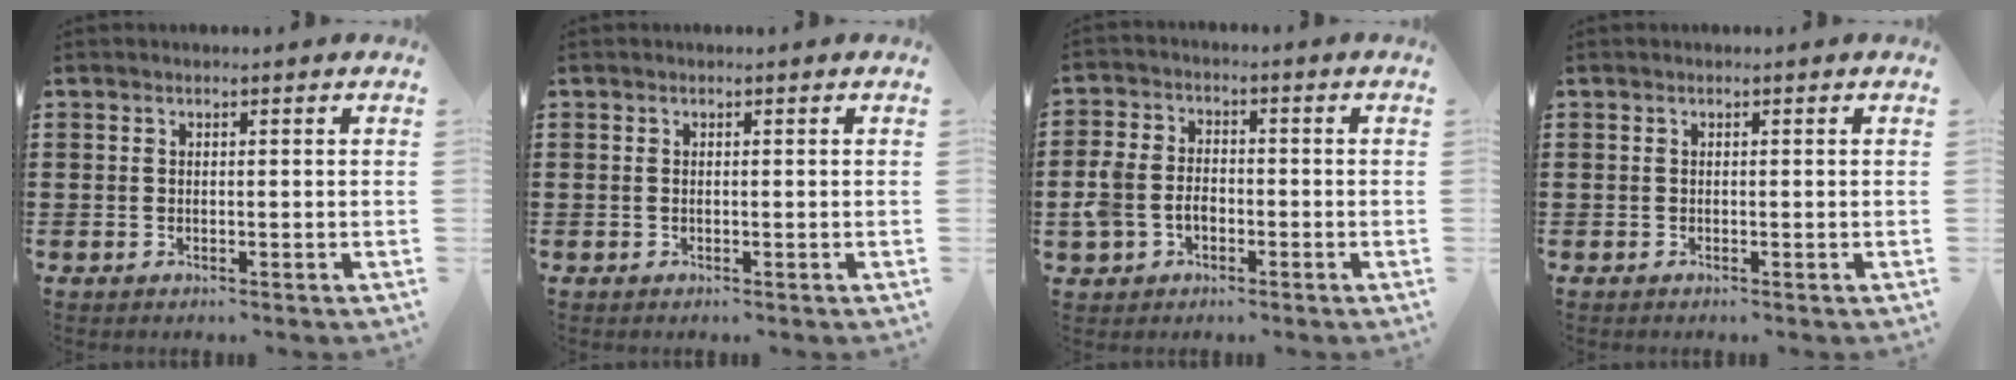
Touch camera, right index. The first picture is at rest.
{"total": 0.0}
{"total": 4.7, "force": [-1.6, 3.5, 2.7], "torque": [-0.081, 0.000, -0.040]}
{"total": 0.0}